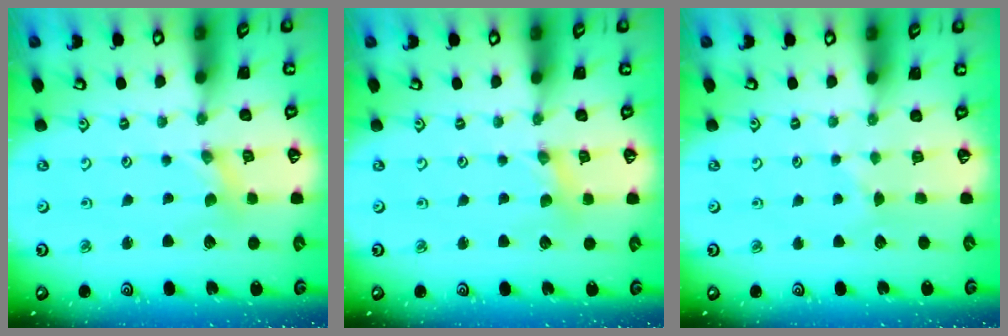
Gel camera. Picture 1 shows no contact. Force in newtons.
{"total": 1.9, "press": 1.9, "slide": 0.3}
{"total": 2.9, "press": 2.9, "slide": 0.5}